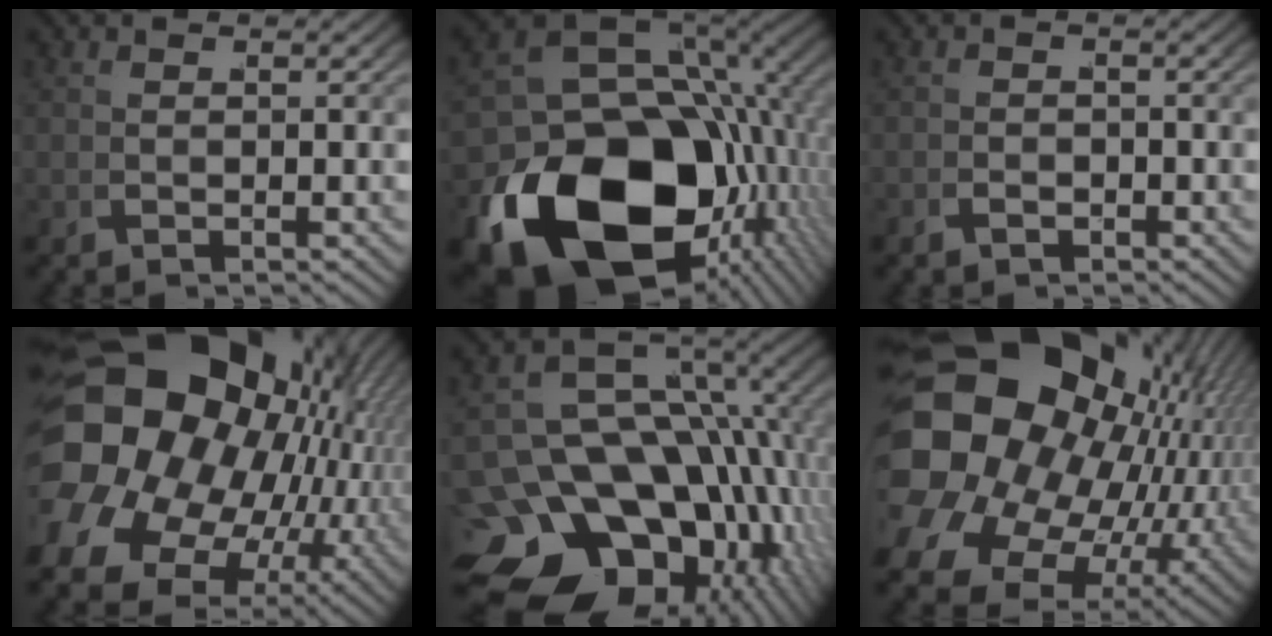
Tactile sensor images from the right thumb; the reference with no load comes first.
{"total": 22.6, "force": [-5.8, 13.1, 17.5], "torque": [-0.316, -0.064, -0.064]}
{"total": 1.1, "force": [-1.0, 0.5, 0.0], "torque": [0.010, 0.004, -0.023]}
{"total": 28.1, "force": [0.0, 20.6, 19.2], "torque": [-0.323, -0.037, -0.002]}
{"total": 22.6, "force": [-7.4, 15.8, 14.4], "torque": [-0.261, -0.081, -0.095]}
{"total": 25.6, "force": [-0.9, 18.7, 17.5], "torque": [-0.307, -0.032, -0.017]}